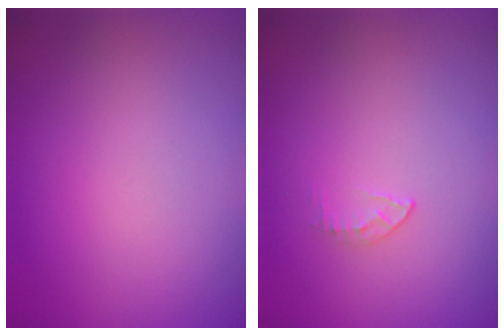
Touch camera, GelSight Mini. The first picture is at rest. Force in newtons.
{"total": 0.6, "press": 0.4, "slide": 0.4}